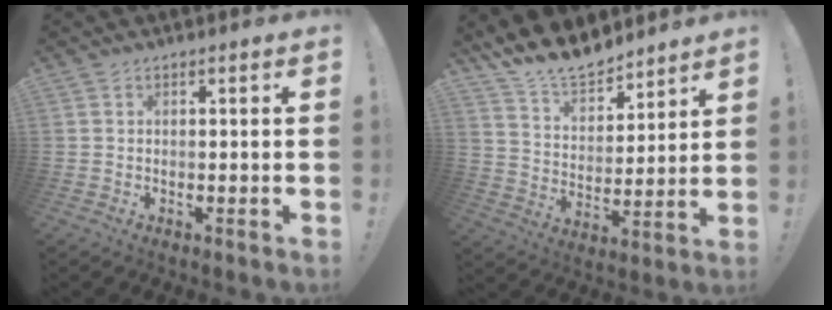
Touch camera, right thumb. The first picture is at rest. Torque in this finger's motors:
{"motor_torque": [-0.78, 2.36, 0.79, 1.90, 0.02]}